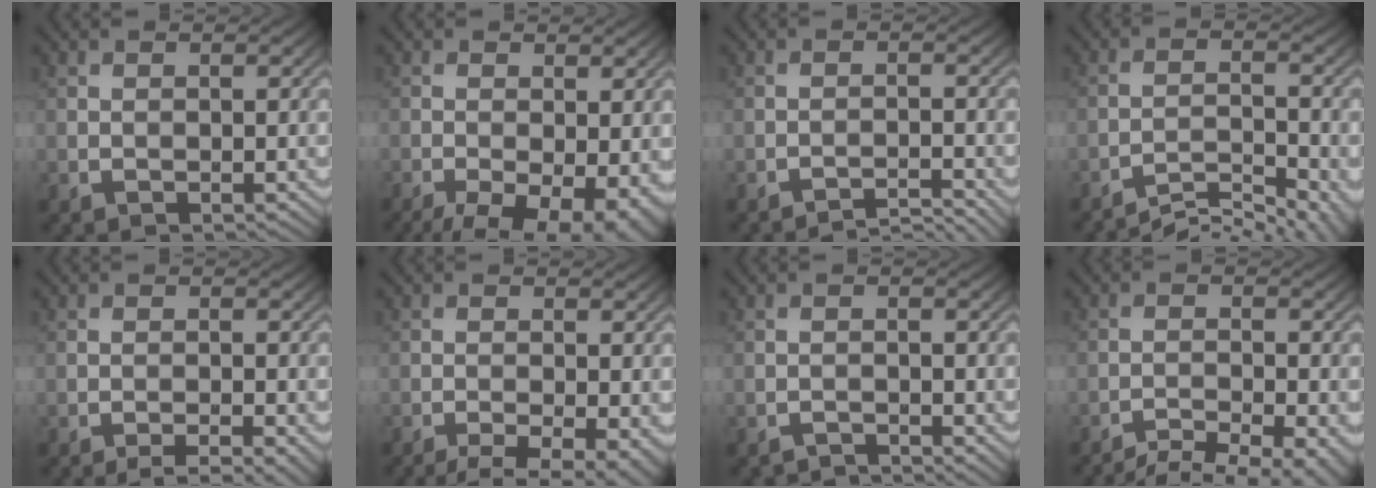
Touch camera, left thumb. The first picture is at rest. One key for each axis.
{"total": 11.3, "fx": -6.0, "fy": 4.8, "fz": 8.2, "tx": -0.143, "ty": -0.041, "tz": -0.077}
{"total": 3.3, "fx": -3.1, "fy": 0.2, "fz": 1.3, "tx": -0.015, "ty": 0.010, "tz": -0.056}
{"total": 6.8, "fx": -5.9, "fy": 1.2, "fz": 3.2, "tx": -0.059, "ty": 0.003, "tz": -0.094}
{"total": 3.9, "fx": -2.5, "fy": 0.6, "fz": 3.0, "tx": -0.045, "ty": 0.005, "tz": -0.040}
{"total": 7.3, "fx": -4.7, "fy": 1.9, "fz": 5.3, "tx": -0.085, "ty": -0.019, "tz": -0.068}
{"total": 1.7, "fx": -1.7, "fy": 0.1, "fz": 0.2, "tx": 0.001, "ty": -0.002, "tz": -0.035}
{"total": 8.7, "fx": -7.4, "fy": 1.7, "fz": 4.3, "tx": -0.071, "ty": -0.010, "tz": -0.099}